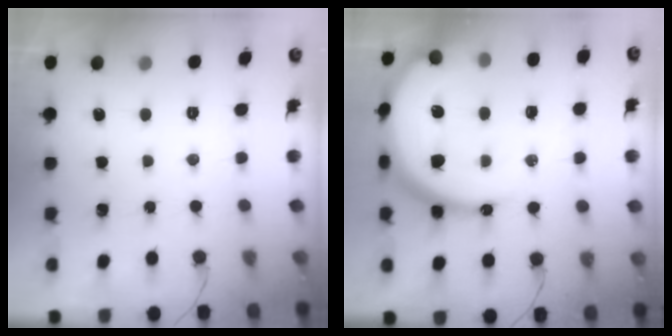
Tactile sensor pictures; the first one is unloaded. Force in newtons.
{"total": 24.6, "press": 24.5, "slide": 2.3}